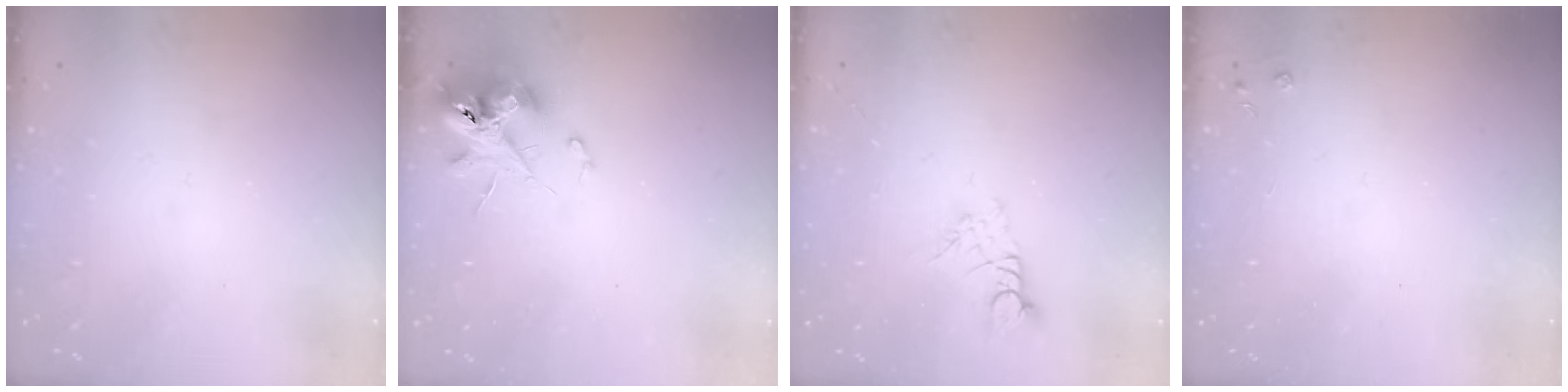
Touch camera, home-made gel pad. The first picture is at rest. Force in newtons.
{"total": 11.9, "press": 11.8, "slide": 1.1}
{"total": 2.7, "press": 2.7, "slide": 0.3}
{"total": 2.7, "press": 2.7, "slide": 0.4}